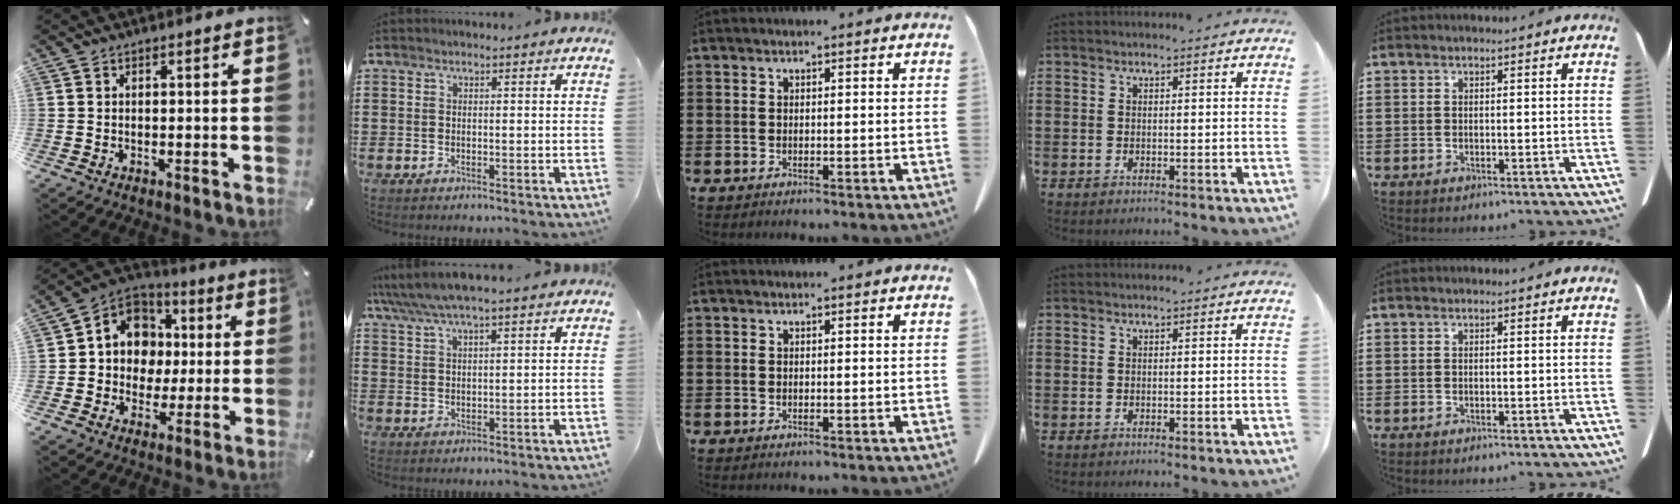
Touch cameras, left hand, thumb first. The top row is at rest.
{"thumb": {"total": 11.0, "force": [0.6, 10.4, 3.4], "torque": [-0.056, -0.002, 0.019]}, "index": {"total": 4.7, "force": [3.9, 0.6, 2.5], "torque": [-0.060, -0.007, 0.069]}}